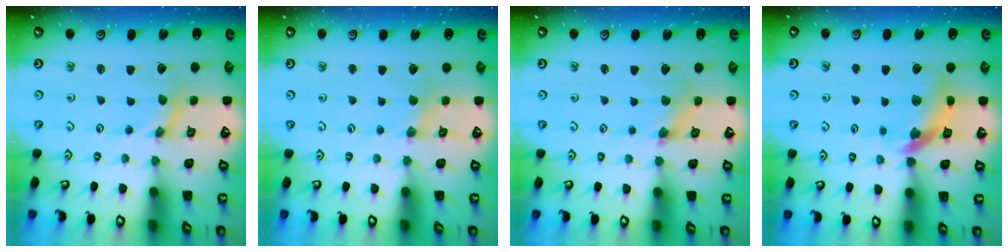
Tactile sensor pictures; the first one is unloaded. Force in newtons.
{"total": 1.7, "press": 1.6, "slide": 0.4}
{"total": 2.5, "press": 2.5, "slide": 0.4}
{"total": 12.0, "press": 11.9, "slide": 1.6}